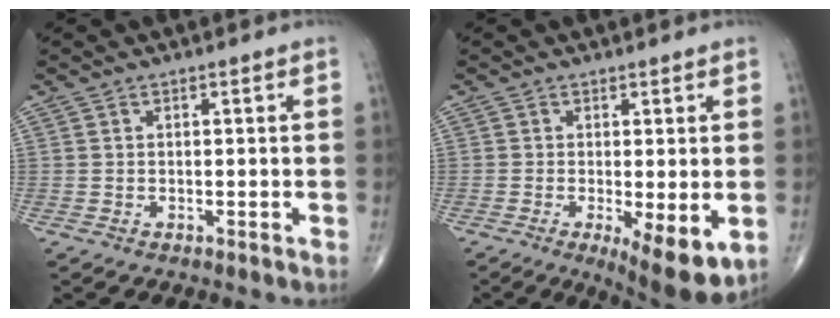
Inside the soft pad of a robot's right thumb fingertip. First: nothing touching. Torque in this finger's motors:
{"motor_torque": [-0.05, 0.66, 0.06, -0.15, 0.04]}